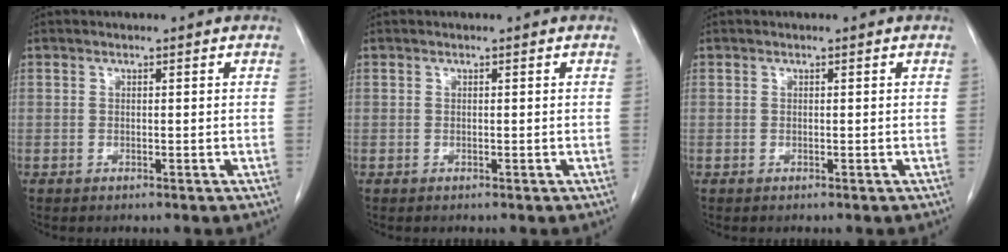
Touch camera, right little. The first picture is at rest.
{"total": 0.0}
{"total": 0.0}